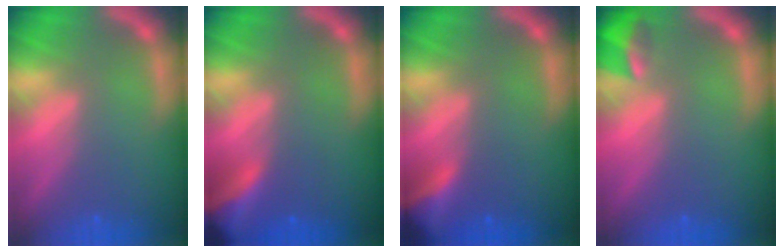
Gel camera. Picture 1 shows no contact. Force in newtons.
{"total": 6.9}
{"total": 4.9}
{"total": 2.9}